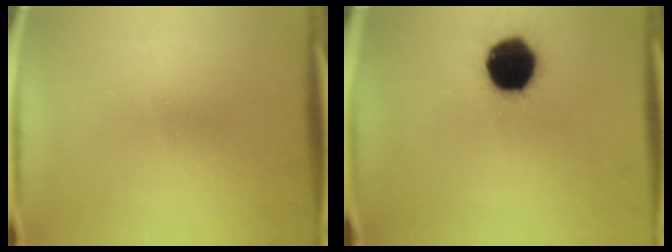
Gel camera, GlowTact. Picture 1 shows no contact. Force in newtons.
{"total": 19.1}